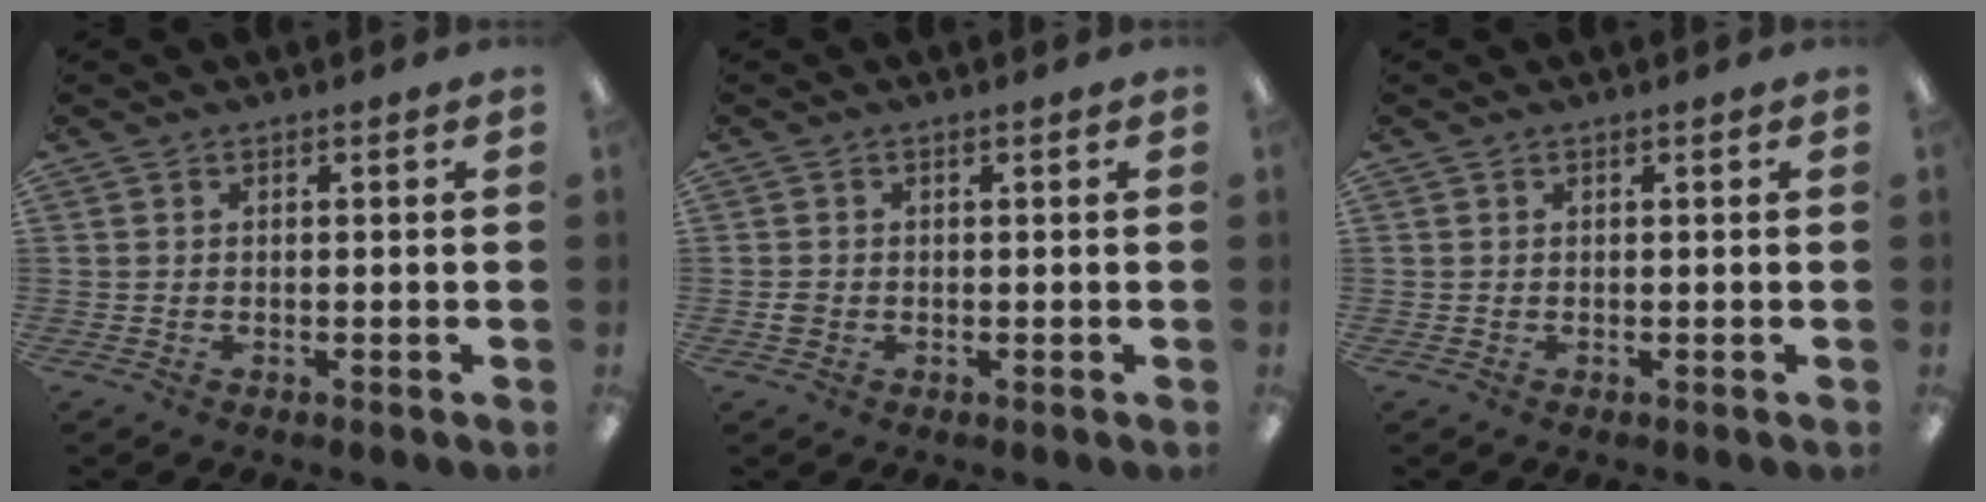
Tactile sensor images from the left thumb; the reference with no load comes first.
{"total": 1.5, "force": [-0.2, 1.3, 0.7], "torque": [-0.013, 0.005, -0.005]}
{"total": 0.0}